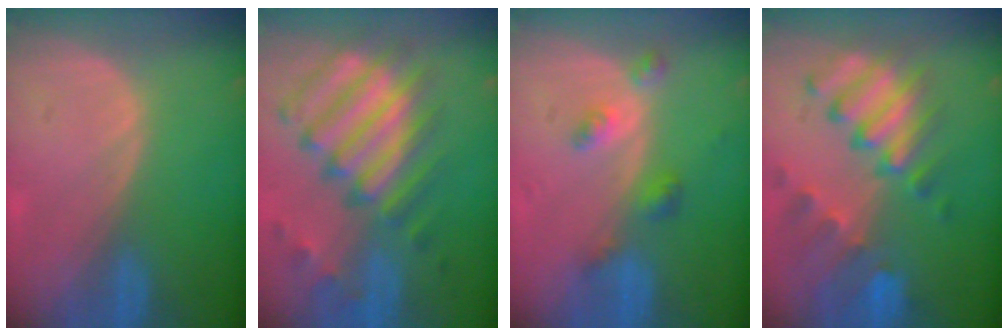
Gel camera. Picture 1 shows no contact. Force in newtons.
{"total": 12.0, "press": 10.4, "slide": 6.0}
{"total": 4.3, "press": 4.0, "slide": 1.7}
{"total": 10.2, "press": 8.9, "slide": 5.0}